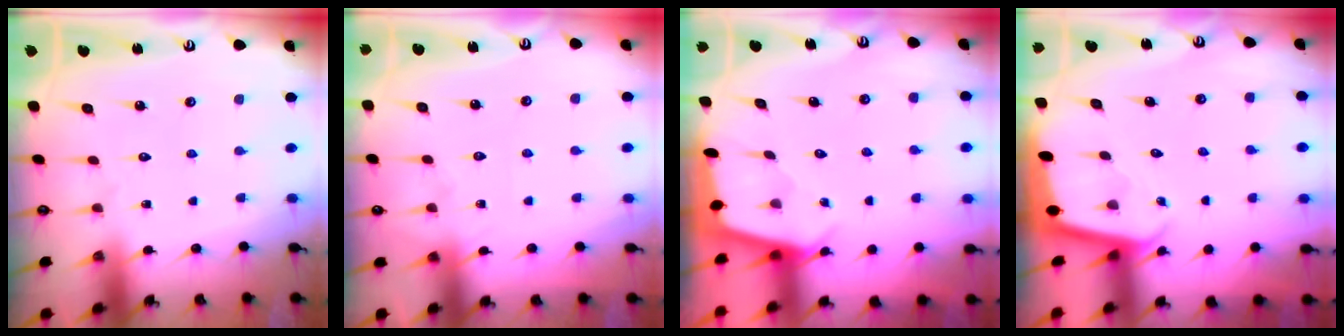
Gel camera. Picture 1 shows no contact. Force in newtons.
{"total": 4.5, "press": 4.4, "slide": 0.6}
{"total": 2.5, "press": 2.5, "slide": 0.3}
{"total": 1.8, "press": 1.8, "slide": 0.0}